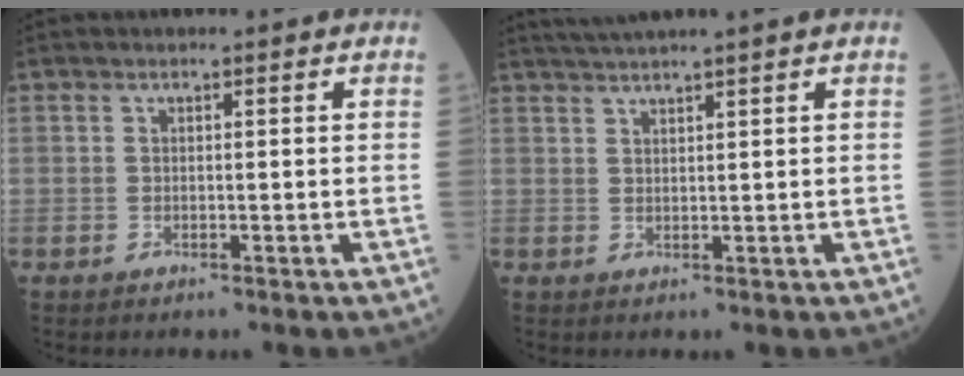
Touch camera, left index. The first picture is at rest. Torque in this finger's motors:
{"motor_torque": [0.95, -1.19, 0.14, 0.07]}